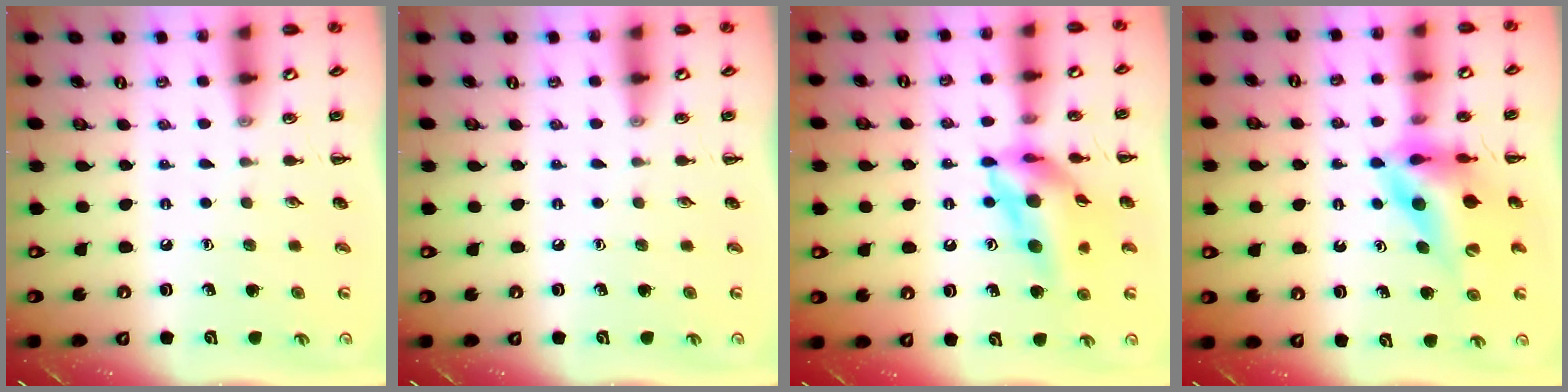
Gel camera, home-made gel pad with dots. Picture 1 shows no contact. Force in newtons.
{"total": 0.0}
{"total": 13.5, "press": 12.9, "slide": 4.2}
{"total": 12.0, "press": 11.4, "slide": 3.9}